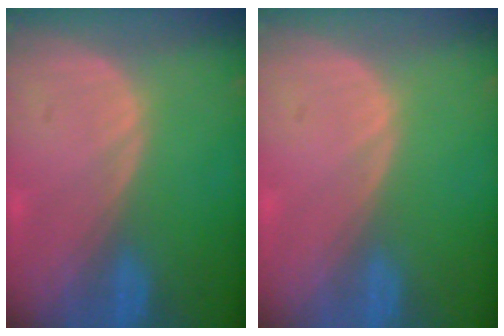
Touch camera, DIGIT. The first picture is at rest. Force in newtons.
{"total": 0.0}